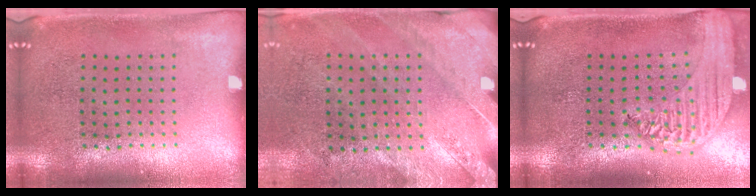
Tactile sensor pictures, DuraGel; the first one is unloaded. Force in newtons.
{"total": 2.4, "press": 2.0, "slide": 1.3}
{"total": 2.3, "press": 2.0, "slide": 1.1}